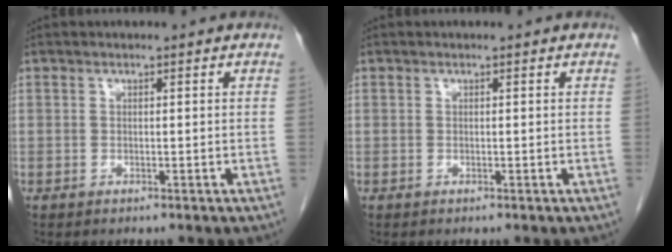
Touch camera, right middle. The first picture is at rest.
{"total": 0.0}